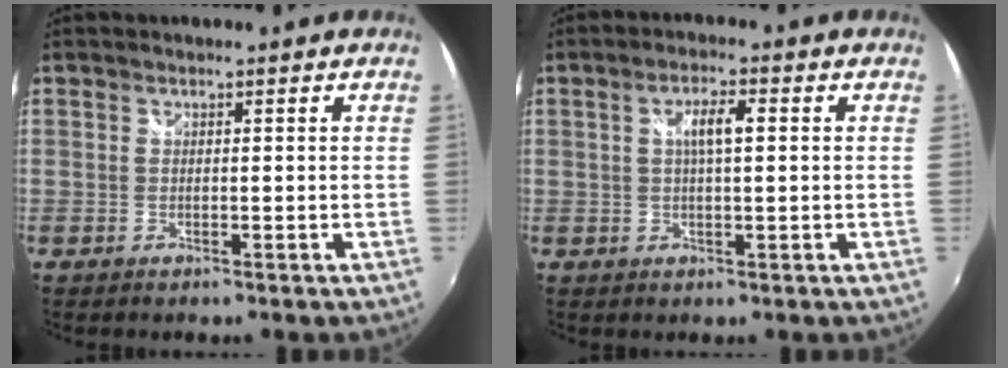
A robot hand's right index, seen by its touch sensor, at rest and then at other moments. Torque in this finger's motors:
{"motor_torque": [0.16, -0.15, 0.10, 0.07]}